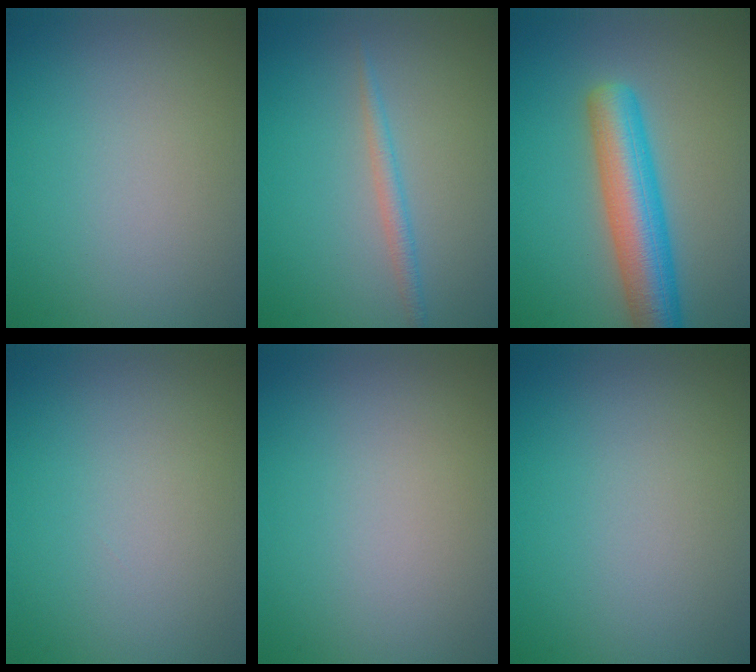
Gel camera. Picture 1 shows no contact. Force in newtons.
{"total": 1.5, "press": 1.5, "slide": 0.1}
{"total": 6.9, "press": 6.9, "slide": 0.4}
{"total": 0.0}
{"total": 0.0}
{"total": 0.0}